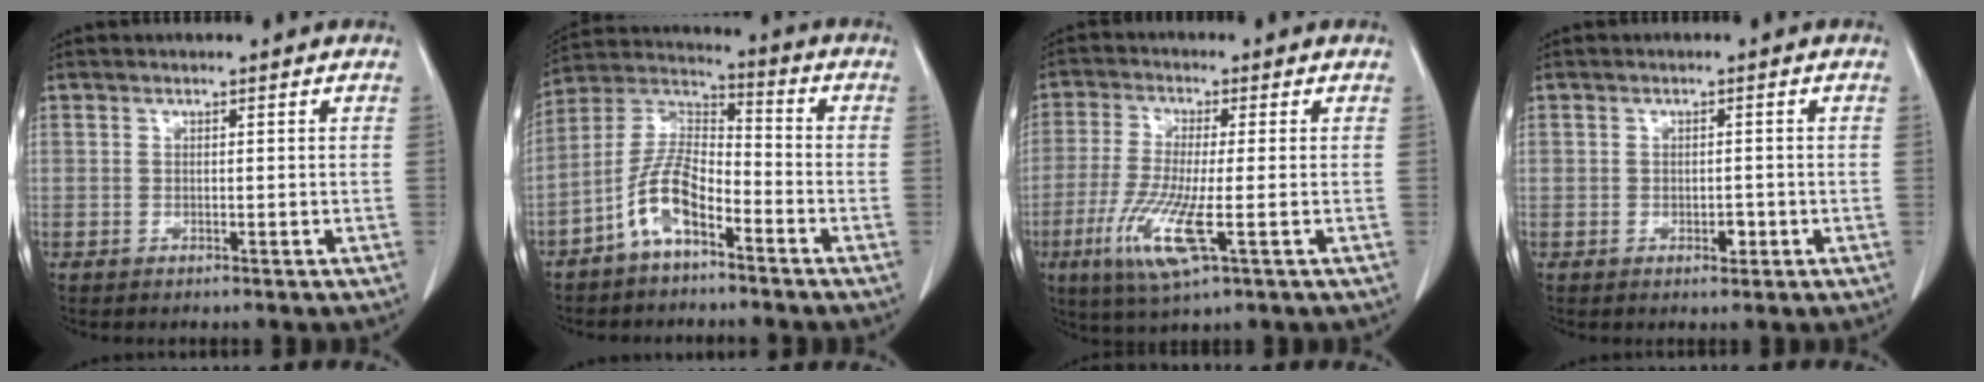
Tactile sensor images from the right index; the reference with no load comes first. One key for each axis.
{"total": 9.3, "fx": -5.1, "fy": 3.5, "fz": 6.9, "tx": -0.153, "ty": 0.018, "tz": -0.103}
{"total": 9.8, "fx": -3.4, "fy": 0.9, "fz": 9.1, "tx": -0.191, "ty": -0.029, "tz": -0.067}
{"total": 1.9, "fx": -0.6, "fy": 1.1, "fz": 1.4, "tx": -0.021, "ty": 0.004, "tz": -0.004}